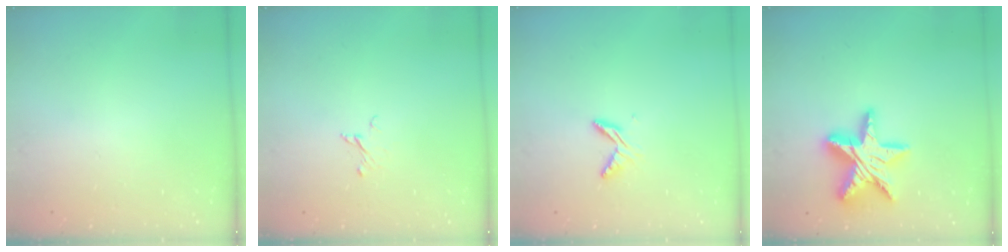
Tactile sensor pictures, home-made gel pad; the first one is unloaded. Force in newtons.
{"total": 2.2, "press": 2.2, "slide": 0.1}
{"total": 6.4, "press": 6.4, "slide": 0.6}
{"total": 16.5, "press": 16.5, "slide": 1.2}